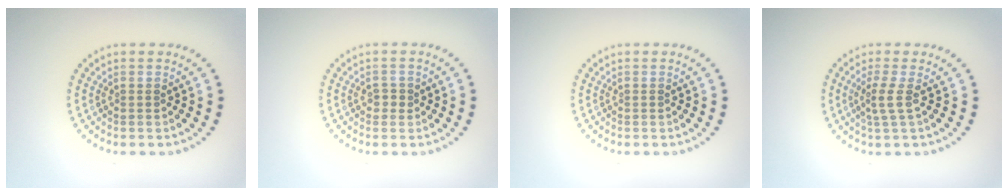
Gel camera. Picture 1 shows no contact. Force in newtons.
{"total": 1.0, "press": 1.0, "slide": 0.1}
{"total": 0.0}
{"total": 1.8, "press": 1.3, "slide": 1.2}